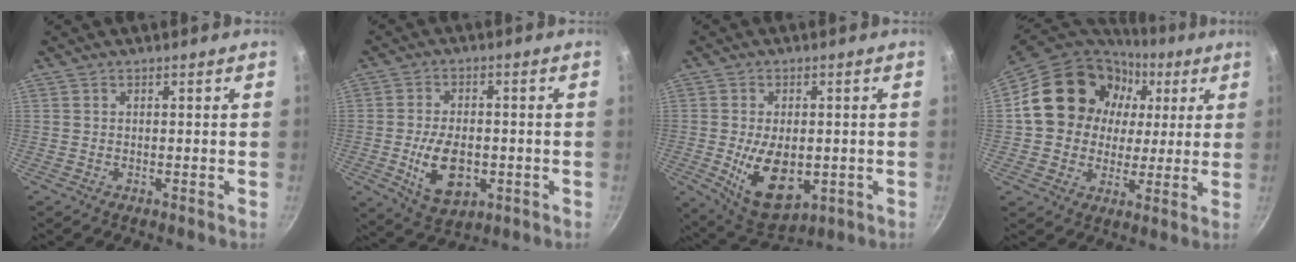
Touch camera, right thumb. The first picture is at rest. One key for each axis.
{"total": 11.0, "fx": -2.3, "fy": 6.6, "fz": 8.5, "tx": -0.135, "ty": 0.002, "tz": -0.027}
{"total": 12.1, "fx": -1.8, "fy": 7.2, "fz": 9.6, "tx": -0.141, "ty": -0.009, "tz": -0.010}
{"total": 19.7, "fx": 4.6, "fy": 16.8, "fz": 9.1, "tx": -0.143, "ty": 0.019, "tz": 0.075}